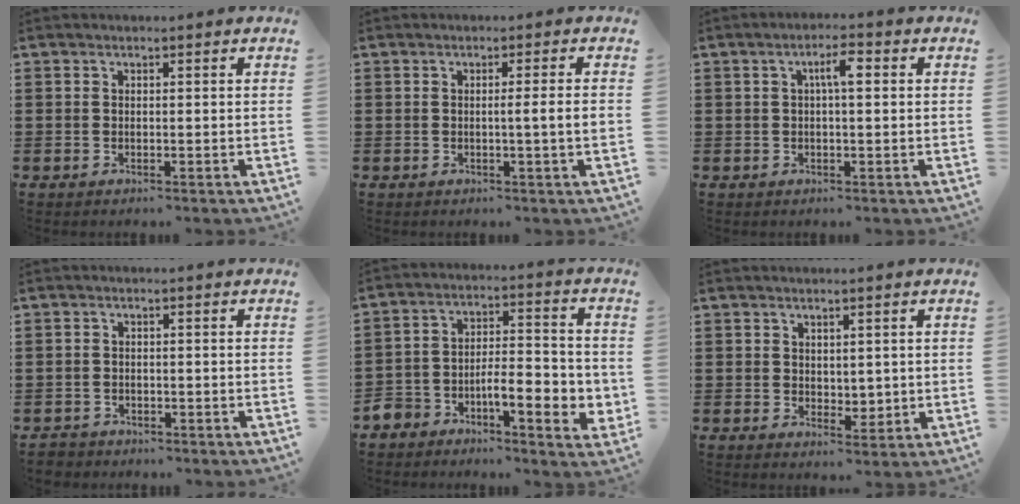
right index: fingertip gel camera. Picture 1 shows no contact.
{"total": 3.0, "force": [-0.1, -0.4, 3.0], "torque": [-0.052, -0.007, -0.006]}
{"total": 3.5, "force": [0.5, 0.8, 3.3], "torque": [-0.057, 0.006, 0.003]}
{"total": 1.7, "force": [-1.6, 0.6, -0.2], "torque": [-0.001, 0.004, -0.038]}
{"total": 7.2, "force": [-3.9, 2.9, 5.3], "torque": [-0.097, -0.002, -0.073]}
{"total": 2.4, "force": [1.4, 1.8, 0.7], "torque": [-0.012, 0.006, 0.024]}